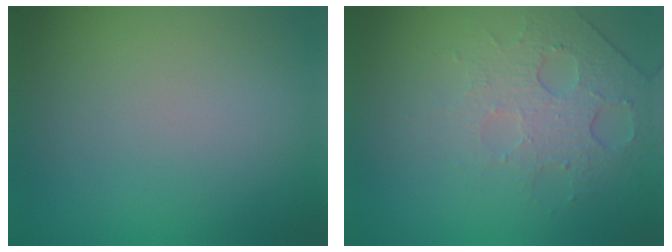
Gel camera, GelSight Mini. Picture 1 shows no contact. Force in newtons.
{"total": 4.6, "press": 3.0, "slide": 3.5}